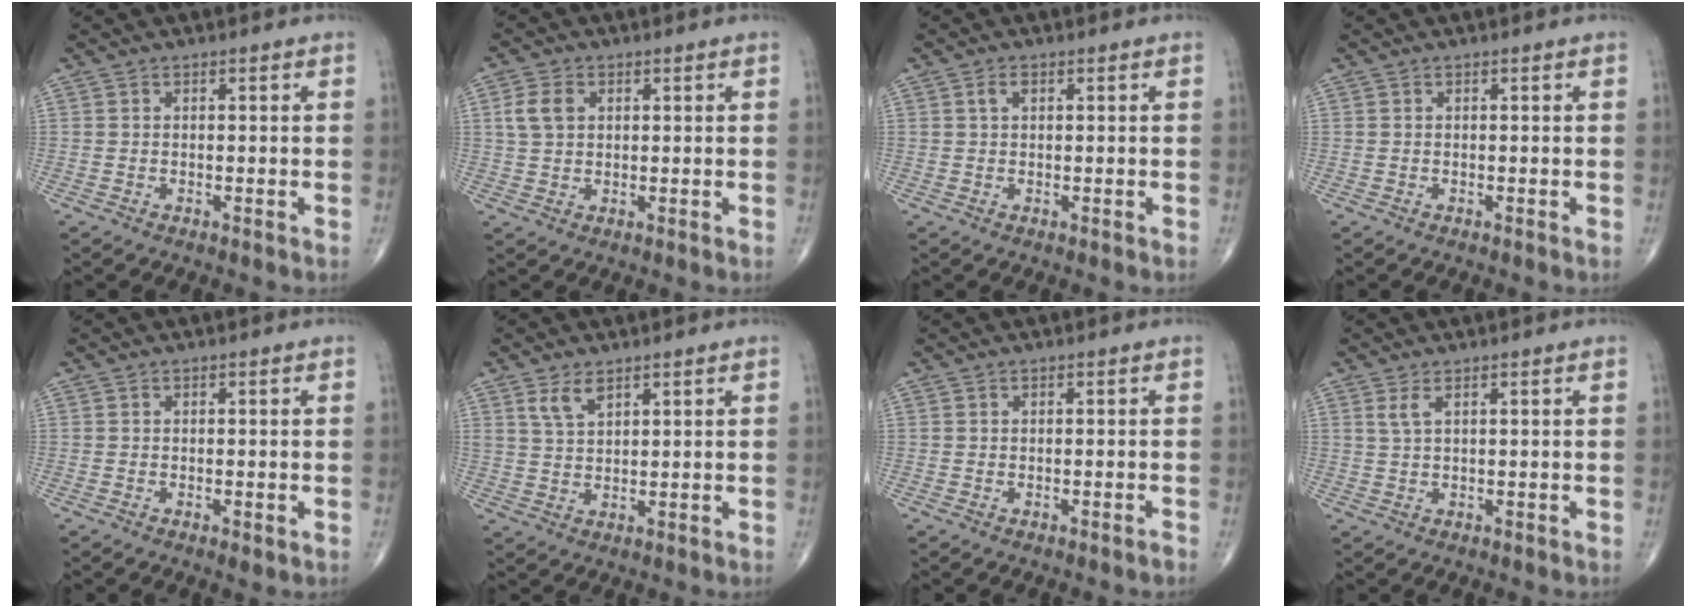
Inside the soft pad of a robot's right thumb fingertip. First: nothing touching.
{"total": 4.8, "force": [1.3, 3.5, 3.1], "torque": [-0.059, 0.004, 0.025]}
{"total": 1.6, "force": [0.6, 0.9, 1.1], "torque": [-0.023, 0.005, 0.013]}
{"total": 0.0}
{"total": 1.3, "force": [-0.5, 0.4, 1.2], "torque": [-0.014, -0.003, -0.005]}
{"total": 3.9, "force": [2.5, 1.8, 2.3], "torque": [-0.040, -0.013, 0.054]}
{"total": 0.5, "force": [-0.4, 0.0, 0.3], "torque": [-0.007, 0.002, -0.006]}
{"total": 1.8, "force": [0.9, 0.5, 1.5], "torque": [-0.038, 0.003, 0.025]}